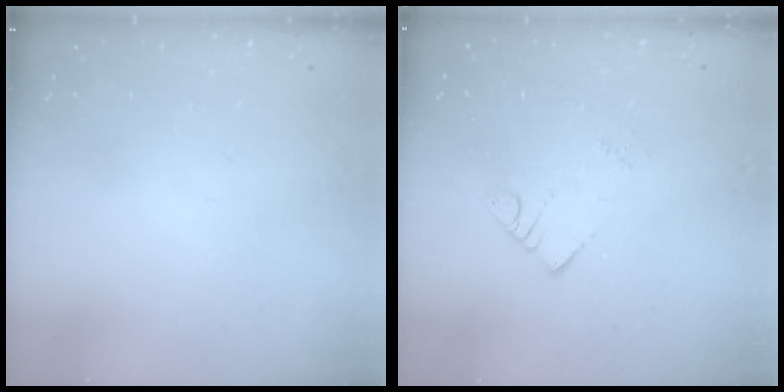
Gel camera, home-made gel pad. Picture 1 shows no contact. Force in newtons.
{"total": 2.6, "press": 2.6, "slide": 0.1}